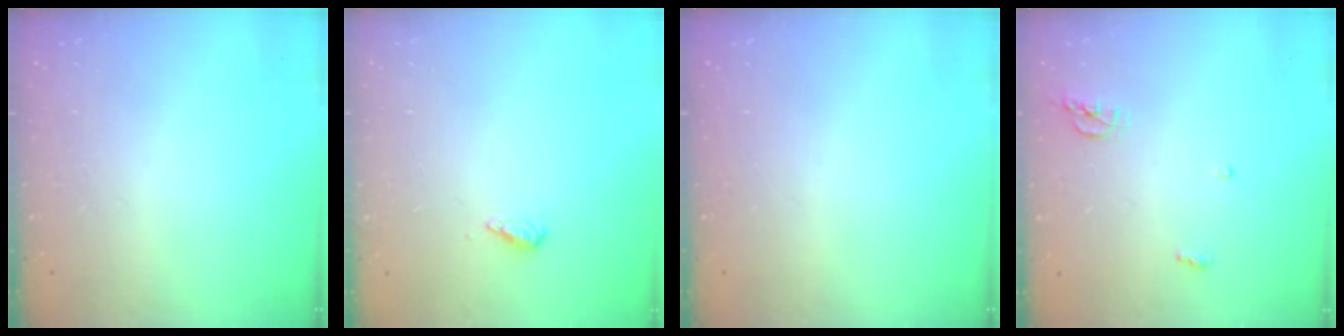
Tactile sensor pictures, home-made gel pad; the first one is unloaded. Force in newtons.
{"total": 2.7, "press": 2.6, "slide": 0.4}
{"total": 0.0}
{"total": 7.2, "press": 5.3, "slide": 4.9}